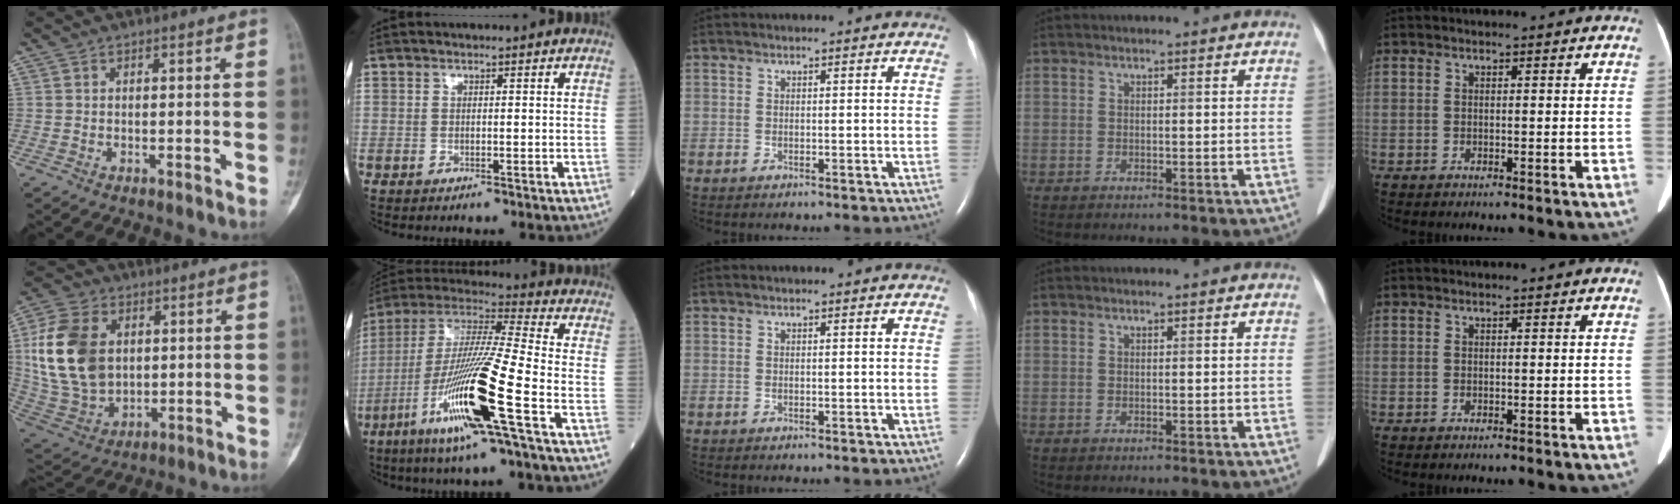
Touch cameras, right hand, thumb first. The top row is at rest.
{"thumb": {"total": 18.9, "force": [3.2, 13.4, 12.9], "torque": [-0.246, -0.004, 0.072]}, "index": {"total": 19.0, "force": [-7.6, -0.3, 17.4], "torque": [-0.368, -0.030, -0.153]}}